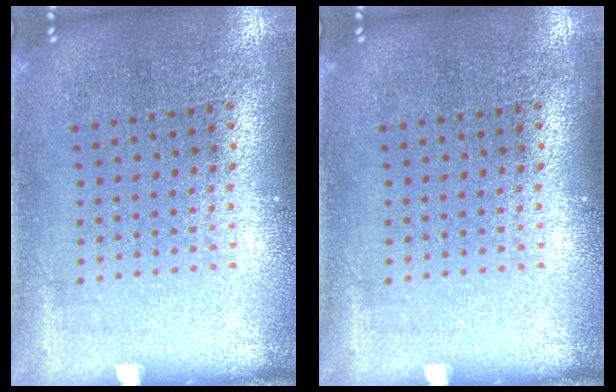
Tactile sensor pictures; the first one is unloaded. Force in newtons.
{"total": 0.0}